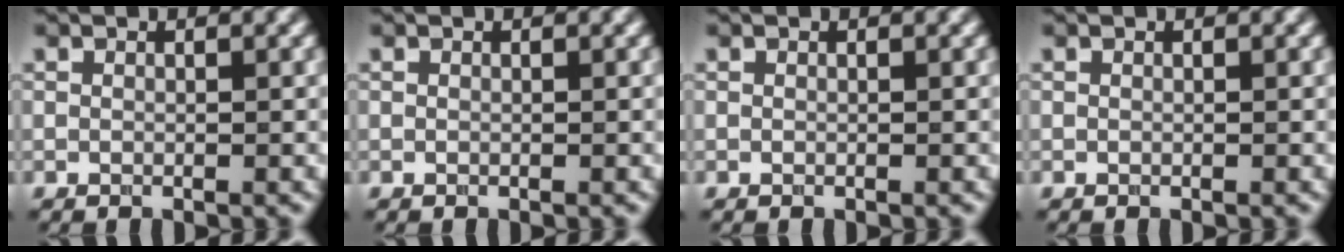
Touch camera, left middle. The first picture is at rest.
{"total": 0.0}
{"total": 0.0}
{"total": 0.0}